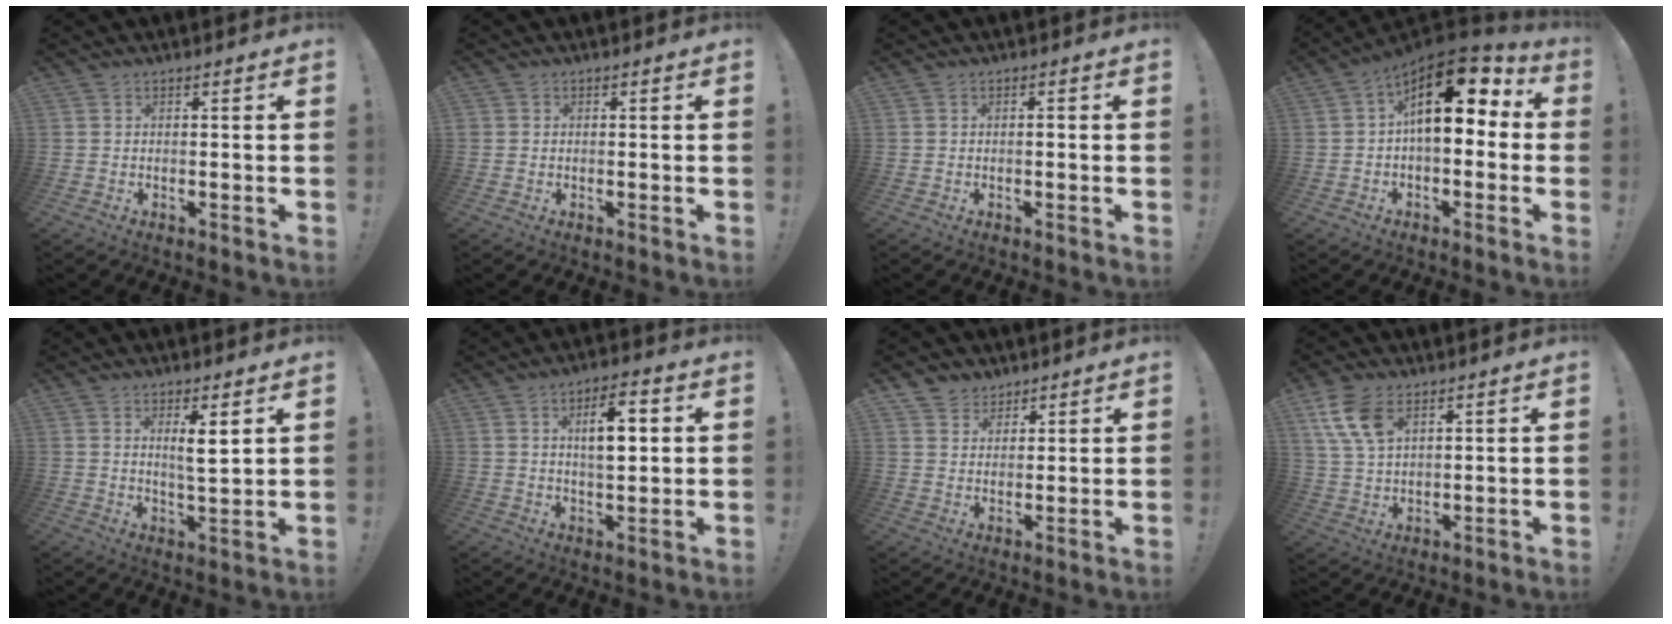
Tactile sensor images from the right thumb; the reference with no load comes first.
{"total": 0.7, "force": [0.0, 0.7, -0.1], "torque": [0.003, 0.001, 0.000]}
{"total": 0.6, "force": [-0.3, 0.1, 0.5], "torque": [-0.012, 0.001, -0.007]}
{"total": 17.0, "force": [4.5, 8.9, 13.8], "torque": [-0.206, -0.015, 0.077]}
{"total": 5.9, "force": [2.8, 0.8, 5.1], "torque": [-0.077, -0.019, 0.041]}
{"total": 9.7, "force": [2.6, 4.3, 8.3], "torque": [-0.114, -0.002, 0.037]}
{"total": 5.4, "force": [4.1, 3.6, 0.0], "torque": [0.001, -0.031, 0.079]}
{"total": 10.1, "force": [5.3, 5.5, 6.6], "torque": [-0.126, -0.015, 0.104]}